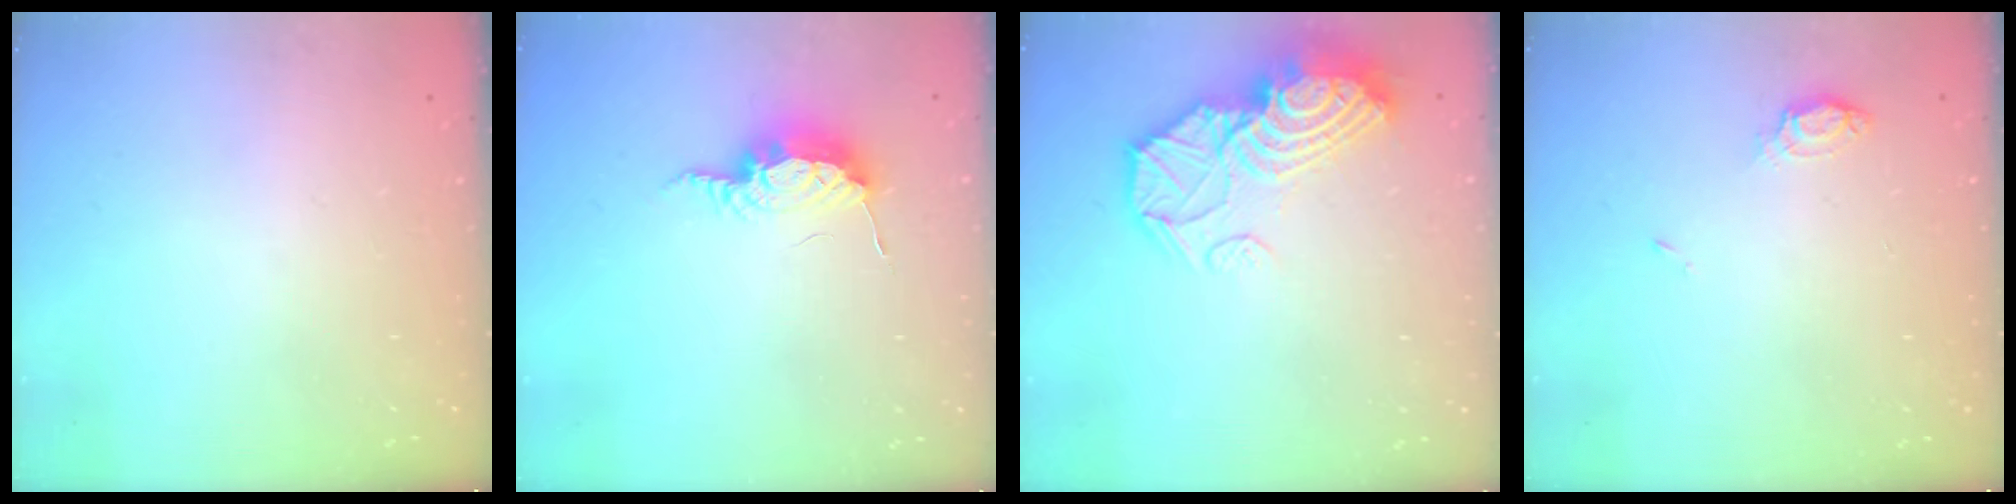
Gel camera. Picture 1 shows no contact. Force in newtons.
{"total": 8.7, "press": 8.6, "slide": 0.9}
{"total": 18.3, "press": 18.2, "slide": 2.0}
{"total": 5.6, "press": 5.6, "slide": 0.6}